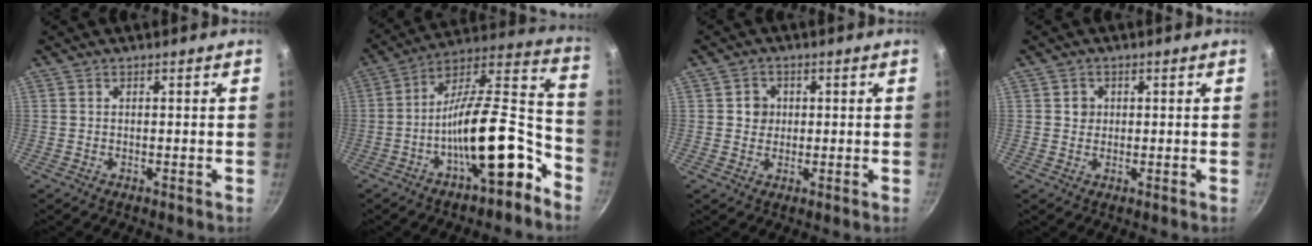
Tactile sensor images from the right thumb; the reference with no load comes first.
{"total": 20.3, "force": [-9.2, 7.4, 16.5], "torque": [-0.212, 0.083, -0.161]}
{"total": 3.2, "force": [0.4, 3.0, 1.0], "torque": [0.003, 0.002, 0.003]}
{"total": 2.0, "force": [0.4, 1.9, 0.6], "torque": [0.000, 0.002, 0.003]}